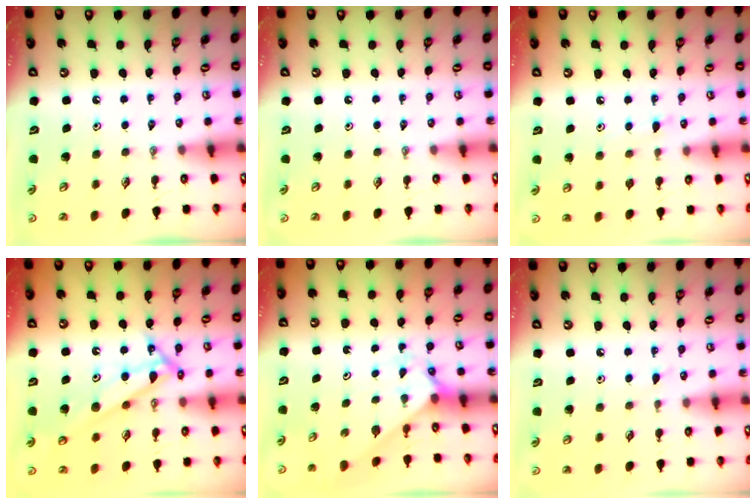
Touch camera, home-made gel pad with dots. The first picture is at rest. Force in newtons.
{"total": 0.0}
{"total": 8.3, "press": 8.3, "slide": 0.5}
{"total": 10.4, "press": 10.4, "slide": 0.3}
{"total": 2.4, "press": 2.4, "slide": 0.2}
{"total": 5.0, "press": 4.9, "slide": 0.6}